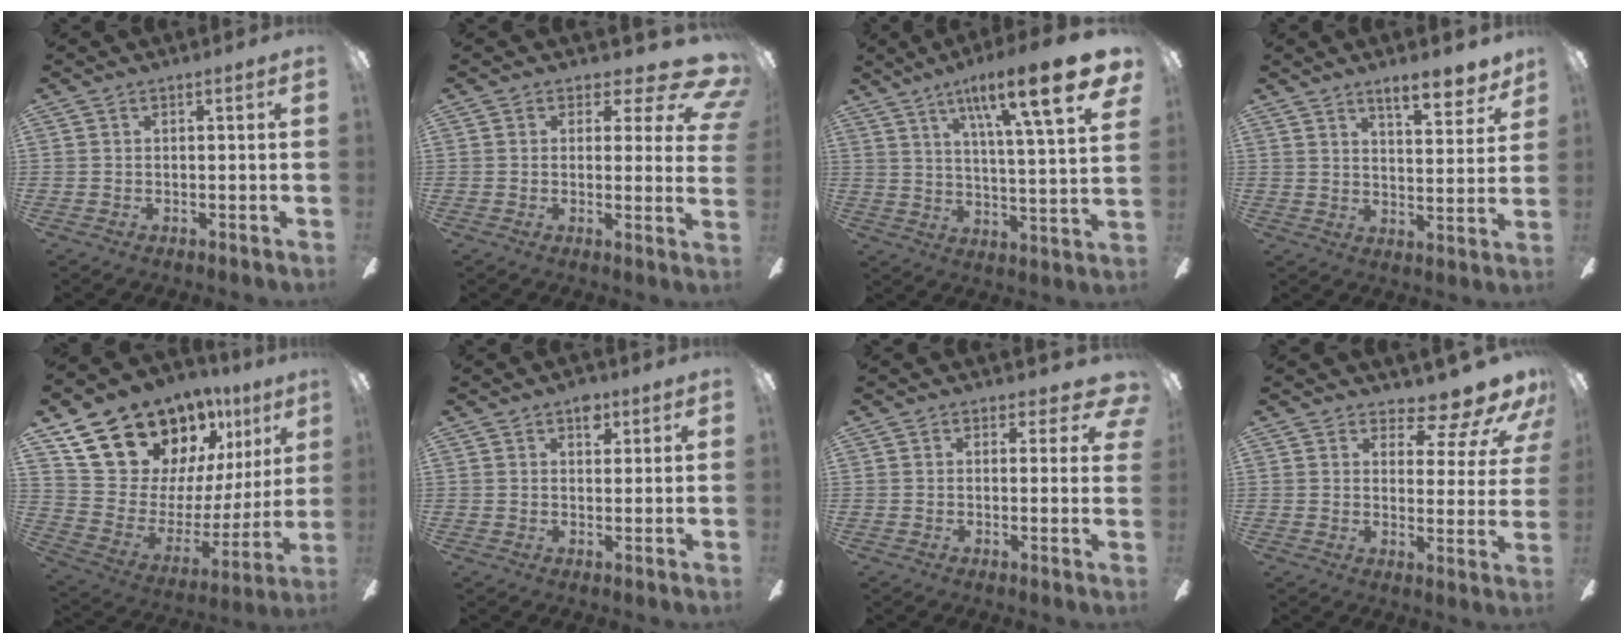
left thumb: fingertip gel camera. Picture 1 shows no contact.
{"total": 9.1, "force": [5.6, 3.7, 6.1], "torque": [-0.066, -0.046, 0.101]}
{"total": 19.6, "force": [11.8, 3.0, 15.4], "torque": [-0.240, -0.064, 0.171]}
{"total": 8.8, "force": [7.0, 2.6, 4.7], "torque": [-0.053, -0.044, 0.116]}
{"total": 21.9, "force": [16.7, 11.7, 8.2], "torque": [-0.138, -0.112, 0.325]}
{"total": 4.6, "force": [2.5, 2.9, 2.6], "torque": [-0.015, -0.009, 0.037]}
{"total": 3.5, "force": [1.9, 2.1, 2.0], "torque": [-0.016, -0.008, 0.033]}
{"total": 11.2, "force": [8.7, 4.3, 5.7], "torque": [-0.064, -0.070, 0.153]}